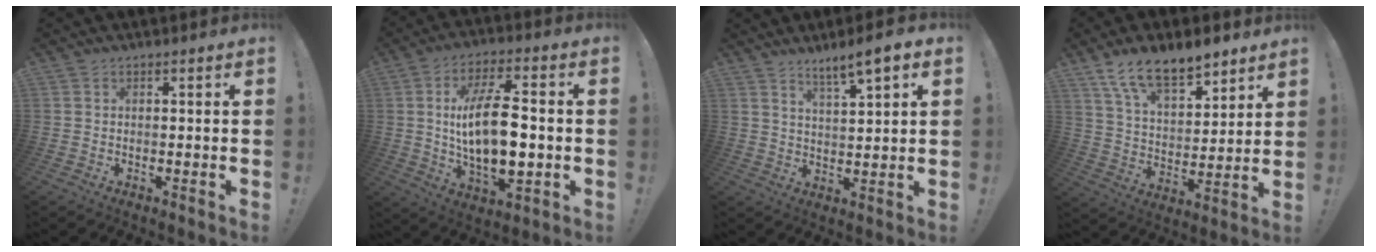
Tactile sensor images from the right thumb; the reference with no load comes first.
{"total": 17.7, "force": [-0.2, 7.7, 16.0], "torque": [-0.289, -0.003, -0.010]}
{"total": 7.0, "force": [5.1, 0.8, 4.7], "torque": [-0.075, -0.029, 0.084]}
{"total": 14.1, "force": [10.4, 6.2, 7.2], "torque": [-0.127, -0.061, 0.192]}